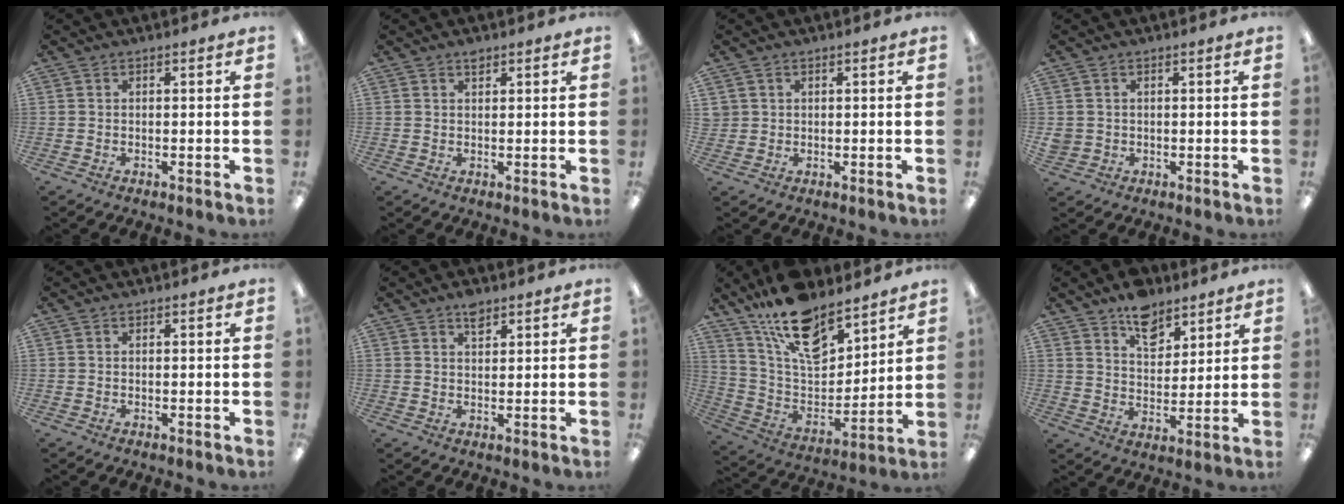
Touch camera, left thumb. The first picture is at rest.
{"total": 1.6, "force": [1.2, 0.8, 0.8], "torque": [-0.010, -0.003, 0.021]}
{"total": 1.7, "force": [0.8, 1.5, 0.1], "torque": [-0.004, 0.002, 0.015]}
{"total": 2.2, "force": [0.3, 2.1, 0.5], "torque": [-0.011, 0.003, 0.005]}
{"total": 0.0}
{"total": 3.5, "force": [2.4, 1.7, 1.8], "torque": [-0.024, -0.005, 0.040]}
{"total": 17.9, "force": [13.3, 7.9, 8.9], "torque": [-0.168, -0.081, 0.240]}
{"total": 9.4, "force": [7.0, 5.3, 3.5], "torque": [-0.037, -0.039, 0.123]}